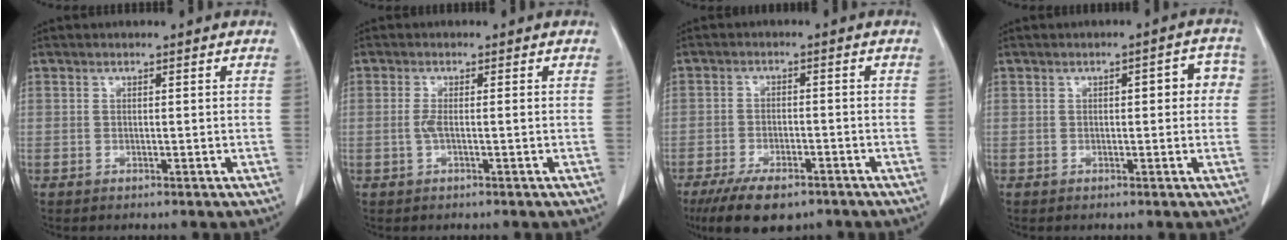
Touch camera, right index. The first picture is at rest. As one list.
[{"total": 1.6, "force": [-0.3, 0.1, 1.5], "torque": [-0.032, 0.002, -0.006]}, {"total": 9.0, "force": [-6.6, 3.6, 5.1], "torque": [-0.084, -0.008, -0.106]}, {"total": 4.2, "force": [0.6, 1.7, 3.8], "torque": [-0.036, 0.024, 0.002]}]